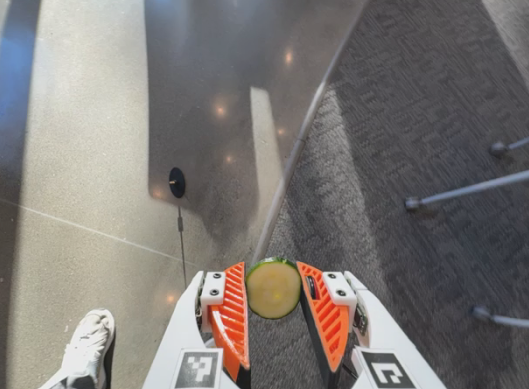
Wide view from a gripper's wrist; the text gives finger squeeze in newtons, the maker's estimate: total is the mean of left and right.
{"total": 7.9, "left": 7.8, "right": 8.0}